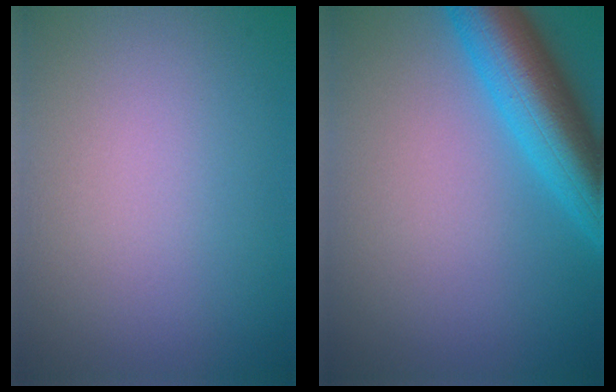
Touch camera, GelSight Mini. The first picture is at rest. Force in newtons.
{"total": 7.7, "press": 7.7, "slide": 0.4}